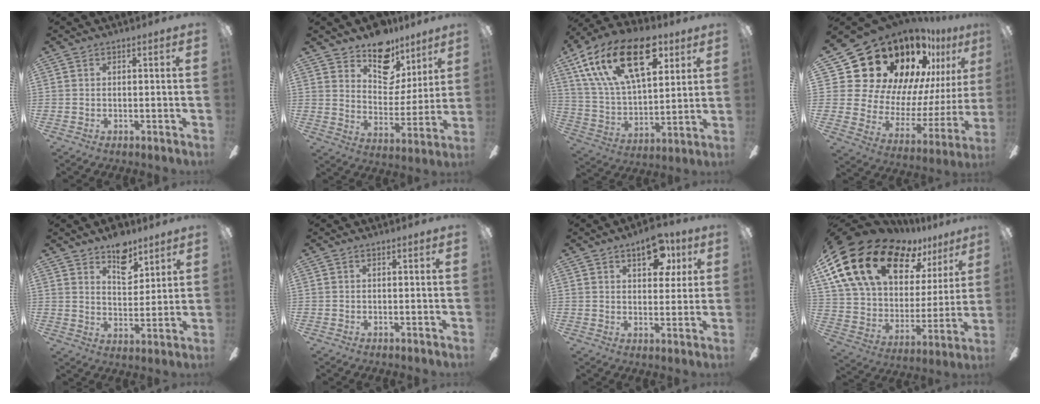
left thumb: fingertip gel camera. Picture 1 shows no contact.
{"total": 14.3, "force": [10.9, 7.9, 4.6], "torque": [-0.077, -0.081, 0.203]}
{"total": 25.7, "force": [12.2, 13.4, 18.2], "torque": [-0.340, -0.047, 0.207]}
{"total": 27.0, "force": [19.4, 15.0, 11.2], "torque": [-0.159, -0.171, 0.386]}
{"total": 9.5, "force": [6.6, 5.3, 4.4], "torque": [-0.049, -0.033, 0.116]}
{"total": 0.0}
{"total": 10.5, "force": [5.4, 5.8, 6.9], "torque": [-0.071, -0.018, 0.088]}
{"total": 24.2, "force": [14.7, 13.5, 13.7], "torque": [-0.271, -0.085, 0.277]}